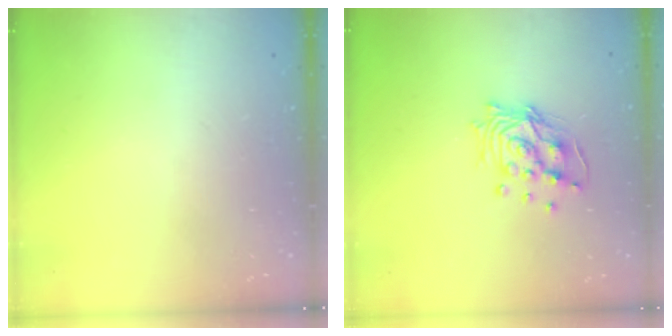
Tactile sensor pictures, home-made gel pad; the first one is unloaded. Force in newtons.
{"total": 12.8, "press": 12.8, "slide": 1.3}